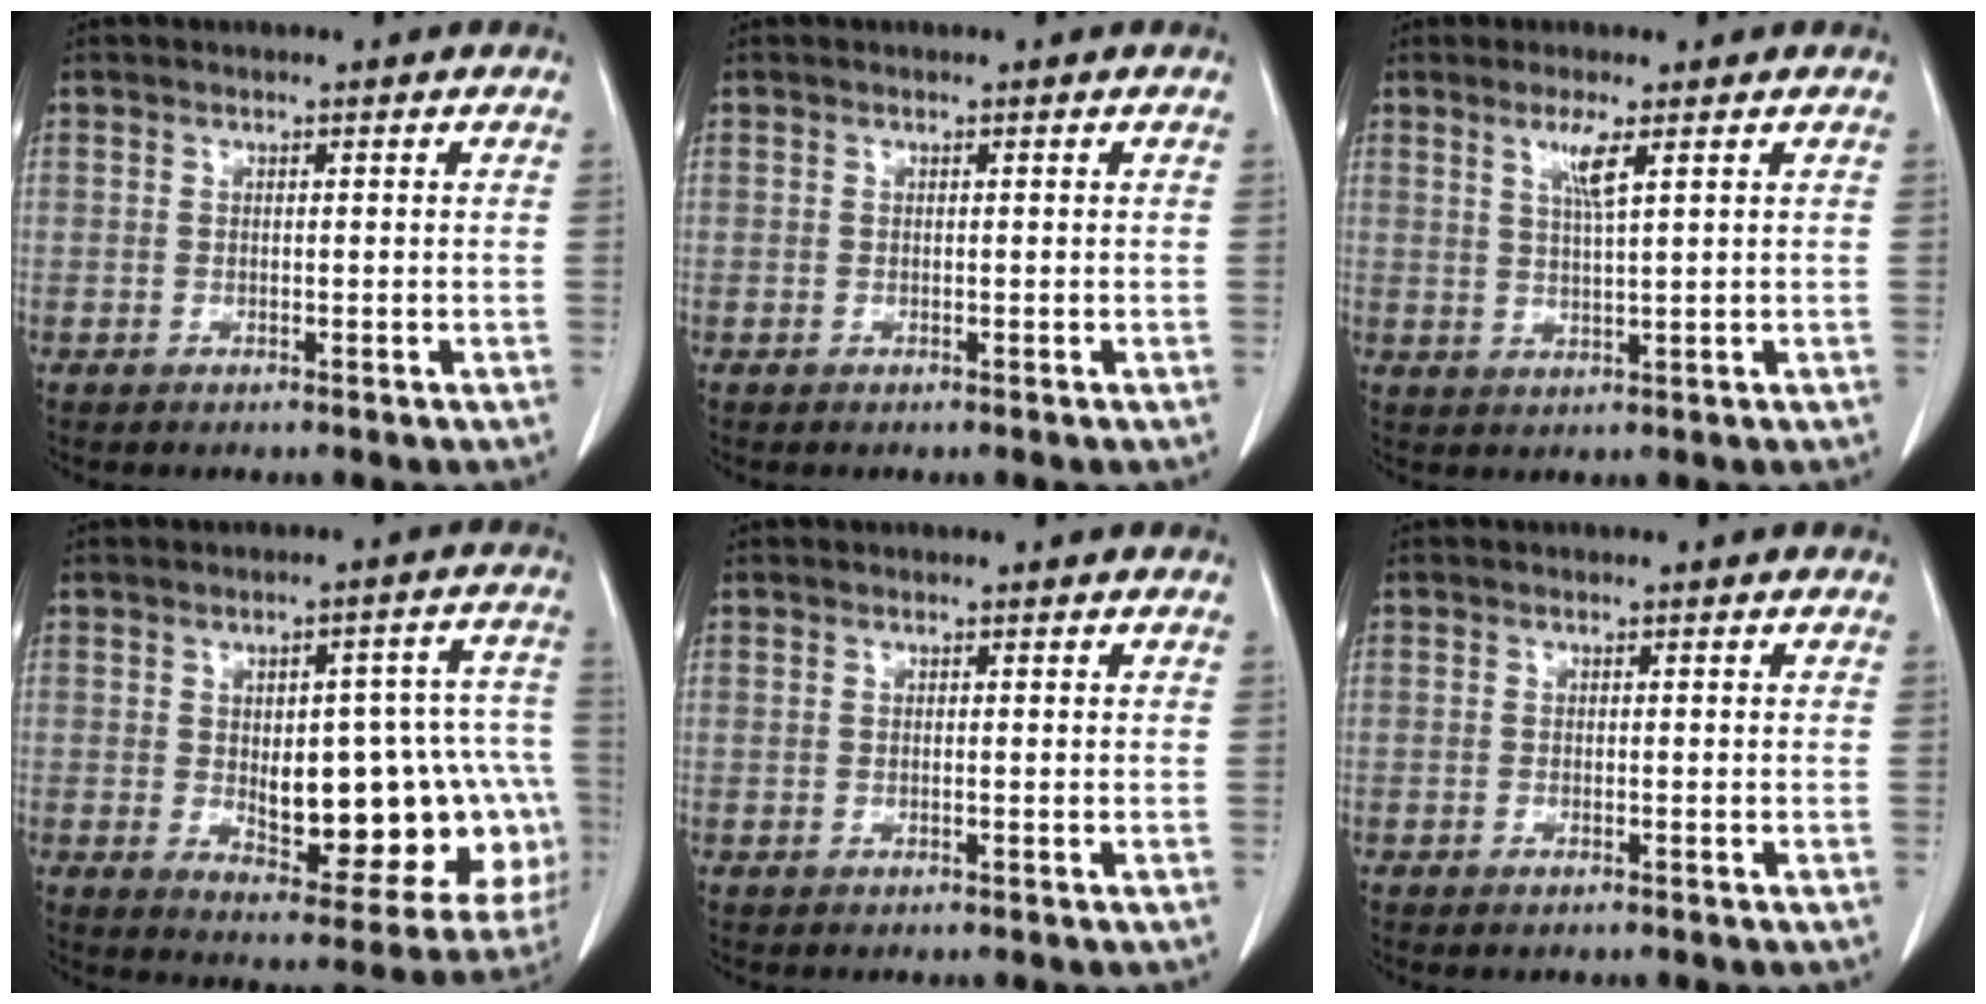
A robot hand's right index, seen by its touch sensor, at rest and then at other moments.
{"total": 0.0}
{"total": 3.6, "force": [1.7, -0.3, 3.1], "torque": [-0.064, -0.004, 0.036]}
{"total": 20.5, "force": [-2.6, 8.0, 18.7], "torque": [-0.170, 0.033, -0.002]}
{"total": 0.0}
{"total": 0.8, "force": [-0.6, 0.3, 0.5], "torque": [-0.013, -0.002, -0.006]}